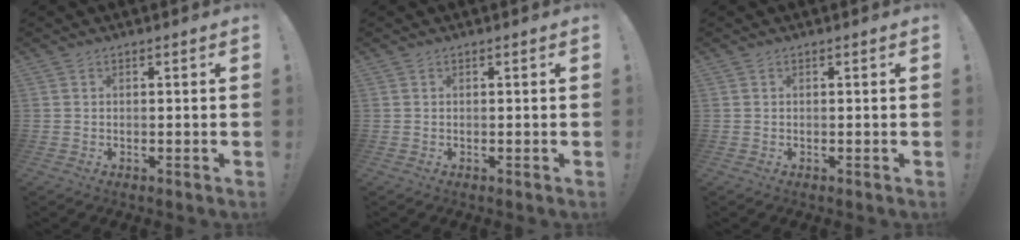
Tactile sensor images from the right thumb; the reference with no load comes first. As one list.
[{"total": 0.0}, {"total": 0.0}]